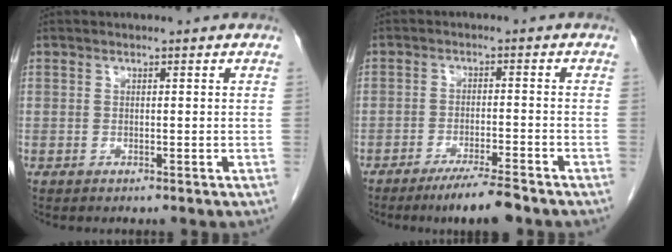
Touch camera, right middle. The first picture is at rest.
{"total": 6.1, "force": [-4.8, 0.0, 3.7], "torque": [-0.061, -0.015, -0.083]}